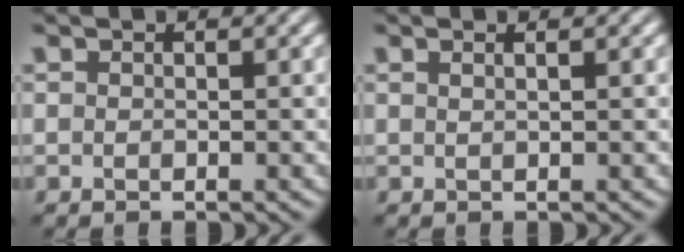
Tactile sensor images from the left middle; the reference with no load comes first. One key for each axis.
{"total": 1.4, "fx": 0.6, "fy": 0.6, "fz": 1.0, "tx": 0.002, "ty": 0.003, "tz": -0.009}